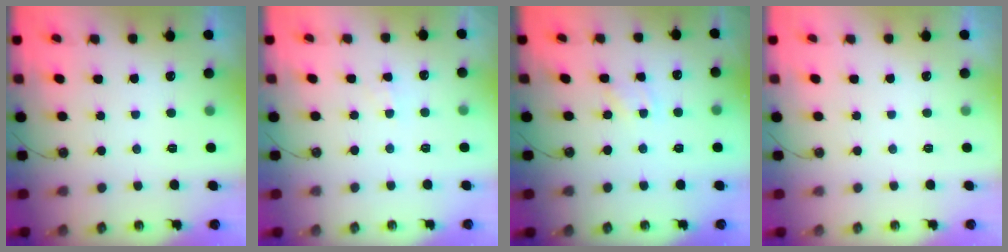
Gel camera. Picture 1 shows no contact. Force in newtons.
{"total": 3.0, "press": 2.9, "slide": 0.5}
{"total": 1.7, "press": 1.6, "slide": 0.2}
{"total": 0.0}